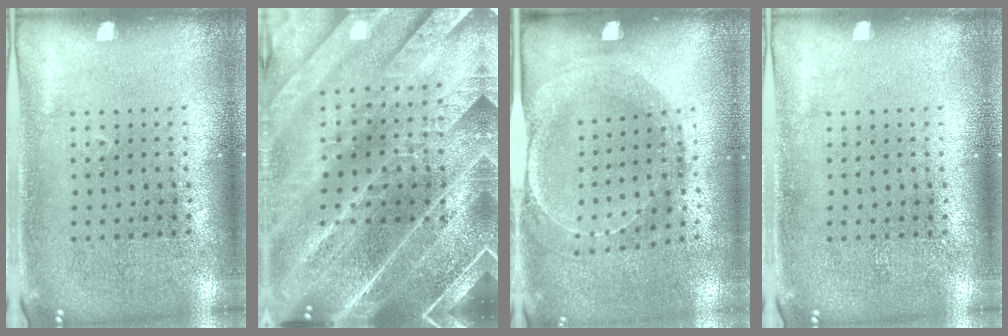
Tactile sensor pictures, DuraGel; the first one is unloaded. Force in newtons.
{"total": 5.6, "press": 4.7, "slide": 3.0}
{"total": 1.5, "press": 1.5, "slide": 0.4}
{"total": 0.0}